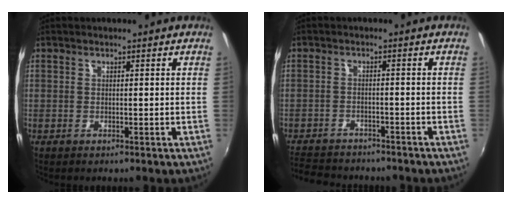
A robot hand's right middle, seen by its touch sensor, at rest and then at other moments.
{"total": 10.5, "force": [-9.3, 3.6, 3.3], "torque": [-0.095, -0.010, -0.146]}